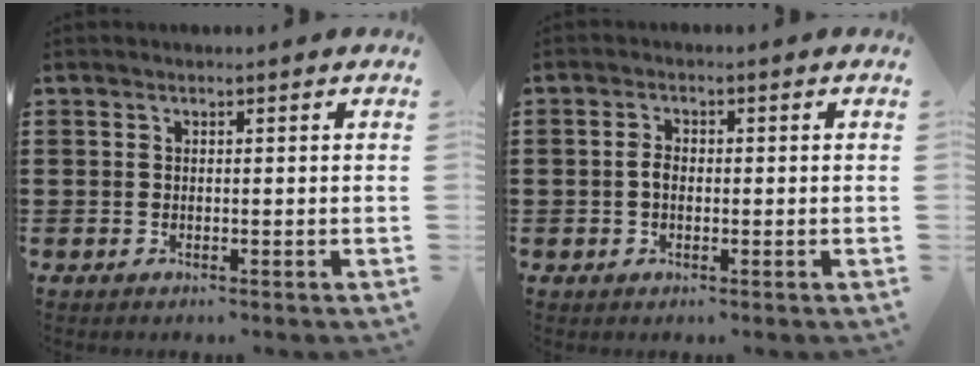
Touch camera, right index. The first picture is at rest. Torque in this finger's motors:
{"motor_torque": [0.52, -0.41, 0.27, 0.06]}